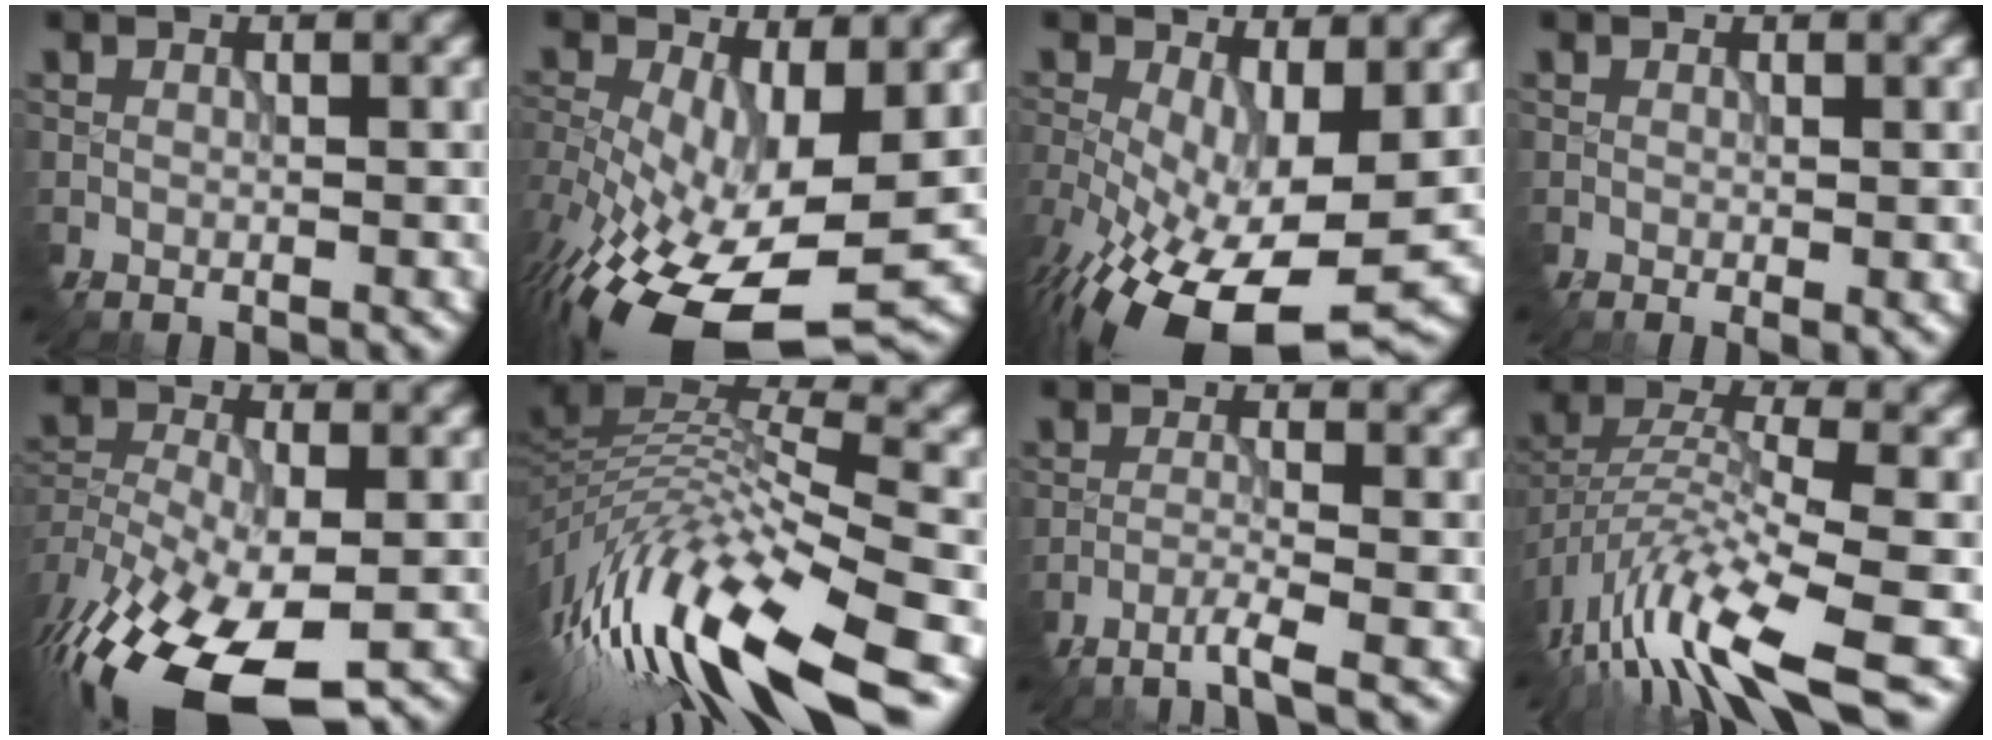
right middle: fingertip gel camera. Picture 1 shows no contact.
{"total": 14.1, "force": [-4.7, 6.9, 11.4], "torque": [-0.234, -0.038, -0.065]}
{"total": 13.3, "force": [-5.2, 5.8, 10.7], "torque": [-0.200, -0.040, -0.074]}
{"total": 1.2, "force": [-0.1, 0.3, 1.2], "torque": [-0.017, -0.008, 0.001]}
{"total": 15.2, "force": [-9.0, 7.2, 9.8], "torque": [-0.215, -0.036, -0.135]}
{"total": 13.9, "force": [-6.7, 4.0, 11.5], "torque": [-0.241, 0.018, -0.123]}
{"total": 2.8, "force": [-2.4, -0.2, 1.6], "torque": [-0.035, 0.002, -0.054]}
{"total": 10.0, "force": [-6.8, 2.5, 7.0], "torque": [-0.133, -0.002, -0.129]}